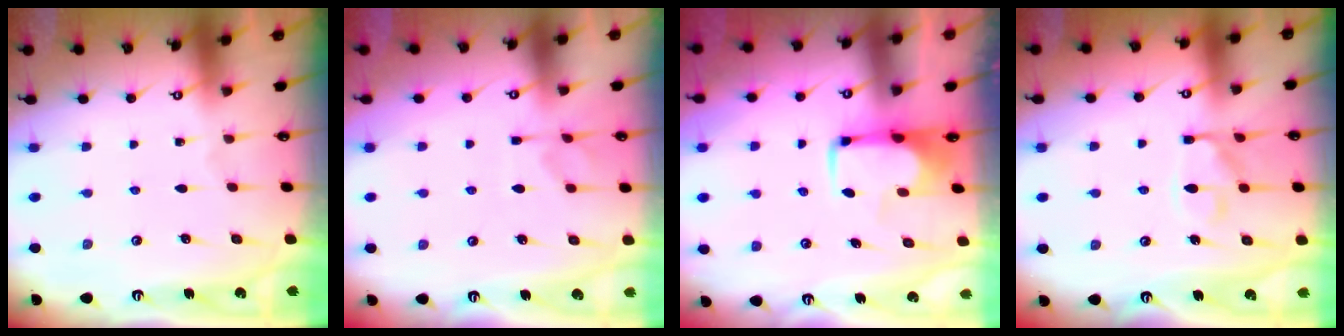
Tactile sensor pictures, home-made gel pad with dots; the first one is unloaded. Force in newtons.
{"total": 5.9, "press": 5.7, "slide": 1.5}
{"total": 1.8, "press": 1.7, "slide": 0.4}
{"total": 12.4, "press": 12.4, "slide": 1.2}